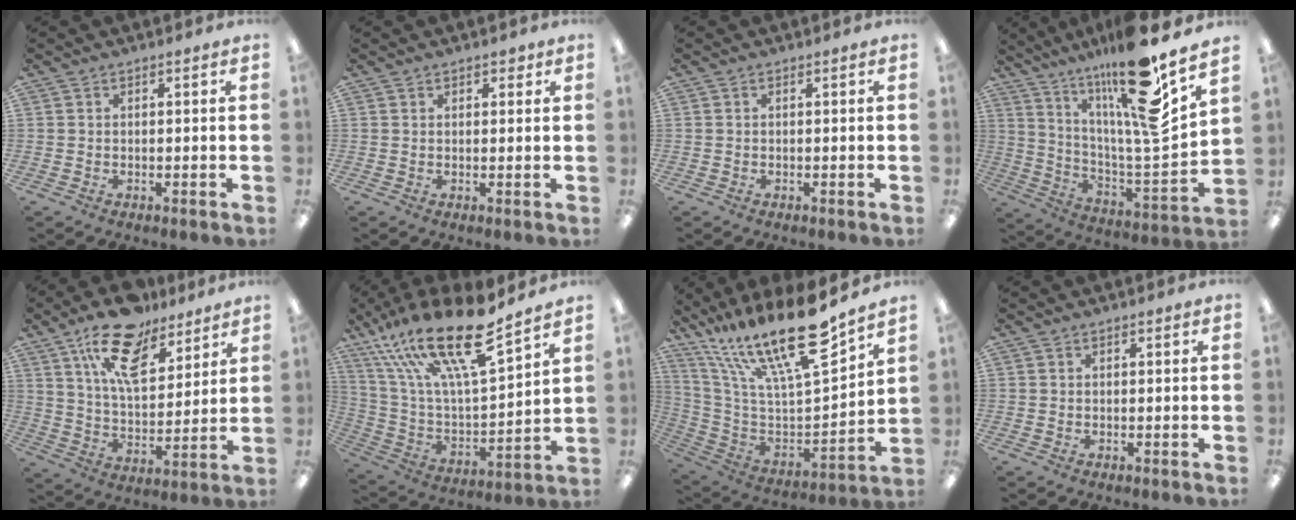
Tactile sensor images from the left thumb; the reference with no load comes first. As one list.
[{"total": 1.7, "force": [1.2, 1.0, 0.9], "torque": [-0.010, -0.001, 0.019]}, {"total": 0.0}, {"total": 20.3, "force": [14.7, 1.7, 13.9], "torque": [-0.230, -0.107, 0.225]}, {"total": 16.8, "force": [11.1, 8.0, 9.7], "torque": [-0.161, -0.049, 0.194]}, {"total": 24.2, "force": [17.3, 6.7, 15.6], "torque": [-0.294, -0.106, 0.295]}, {"total": 24.0, "force": [17.8, 5.9, 15.0], "torque": [-0.266, -0.124, 0.302]}, {"total": 0.0}]